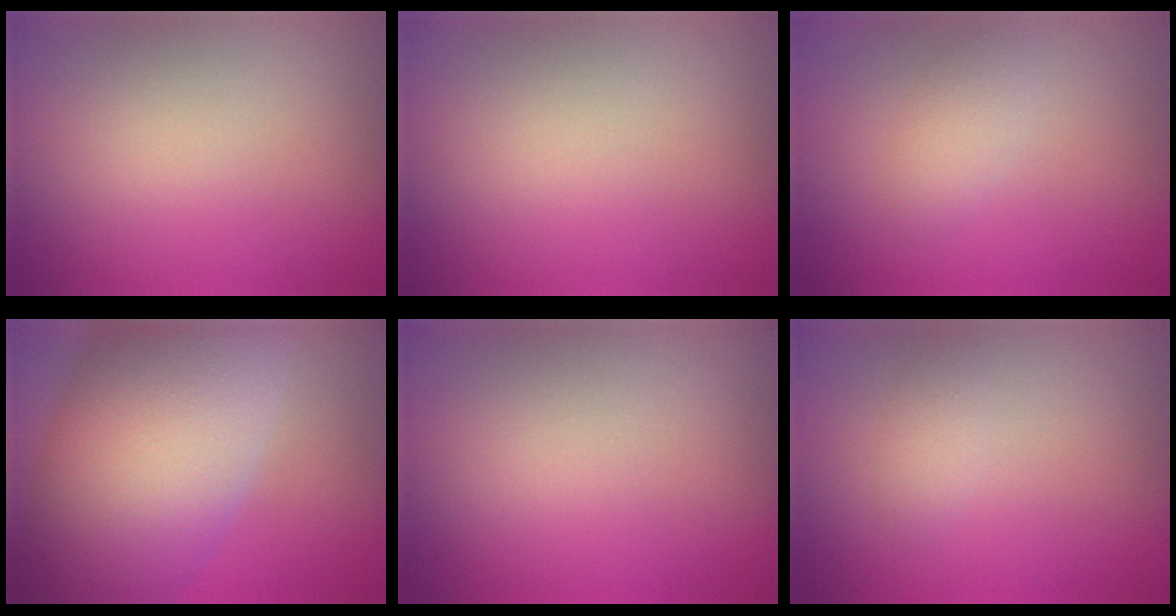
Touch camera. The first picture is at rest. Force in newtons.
{"total": 0.0}
{"total": 1.7, "press": 1.7, "slide": 0.0}
{"total": 14.4, "press": 14.4, "slide": 0.6}
{"total": 0.0}
{"total": 1.1, "press": 1.1, "slide": 0.0}